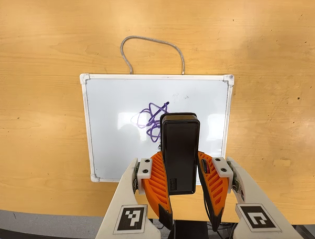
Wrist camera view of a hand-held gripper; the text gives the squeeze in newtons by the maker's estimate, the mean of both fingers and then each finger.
{"total": 6.0, "left": 4.8, "right": 7.2}